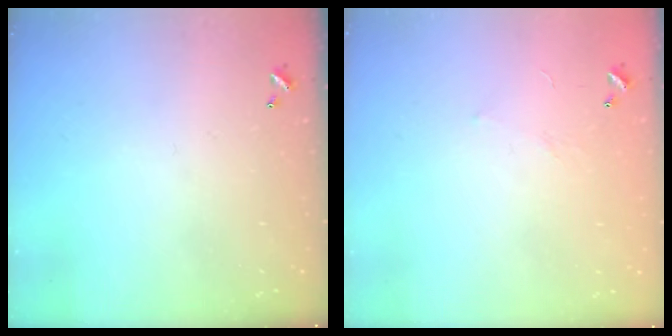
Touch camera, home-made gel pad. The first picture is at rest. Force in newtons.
{"total": 5.8, "press": 5.8, "slide": 0.9}